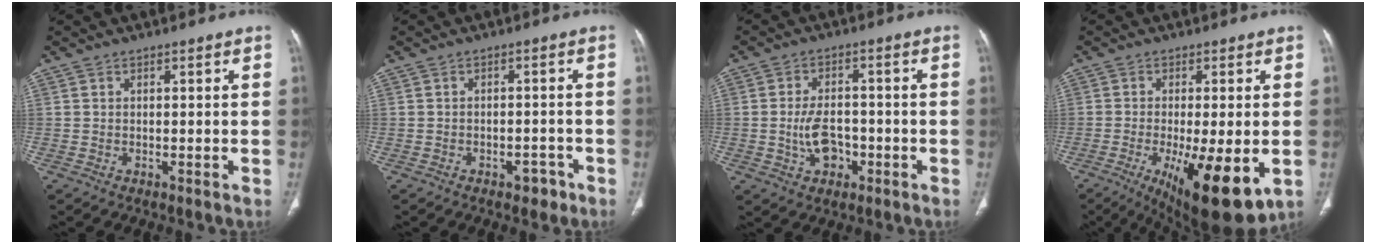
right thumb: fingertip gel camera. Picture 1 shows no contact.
{"total": 3.0, "force": [-1.9, 1.9, 1.5], "torque": [-0.008, 0.015, -0.019]}
{"total": 6.6, "force": [-1.7, 4.4, 4.6], "torque": [-0.067, 0.014, -0.025]}
{"total": 15.8, "force": [-4.9, 4.8, 14.2], "torque": [-0.195, -0.022, -0.059]}